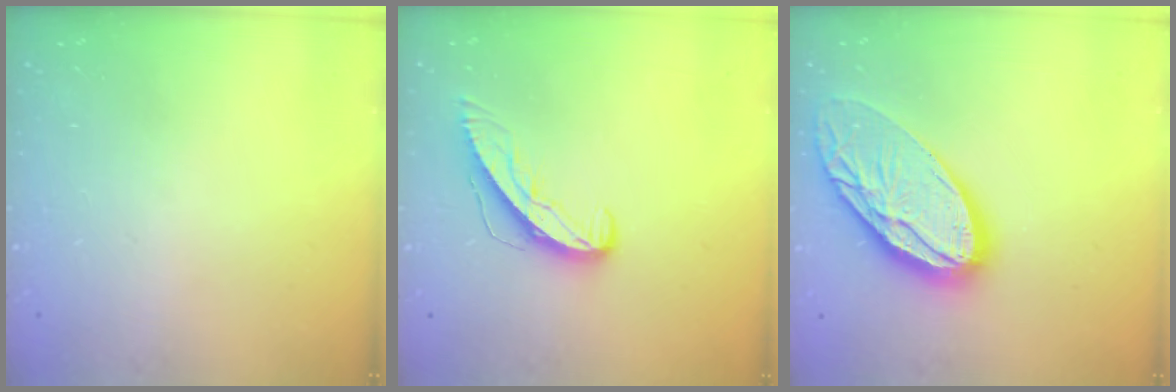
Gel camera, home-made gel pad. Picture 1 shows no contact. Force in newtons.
{"total": 8.7, "press": 8.6, "slide": 0.4}
{"total": 21.6, "press": 21.5, "slide": 2.2}